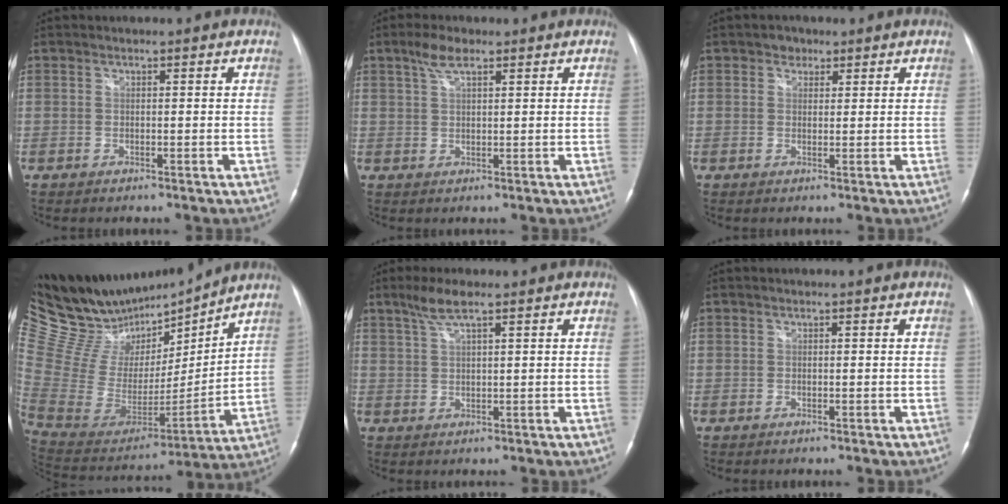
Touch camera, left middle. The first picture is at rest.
{"total": 3.6, "force": [2.3, 1.1, 2.5], "torque": [-0.057, 0.010, 0.048]}
{"total": 1.9, "force": [1.1, 1.5, 0.5], "torque": [-0.007, 0.002, 0.014]}
{"total": 24.5, "force": [21.9, 5.7, 9.4], "torque": [-0.176, -0.013, 0.382]}
{"total": 4.0, "force": [2.8, 0.3, 2.9], "torque": [-0.066, 0.007, 0.057]}
{"total": 0.0}